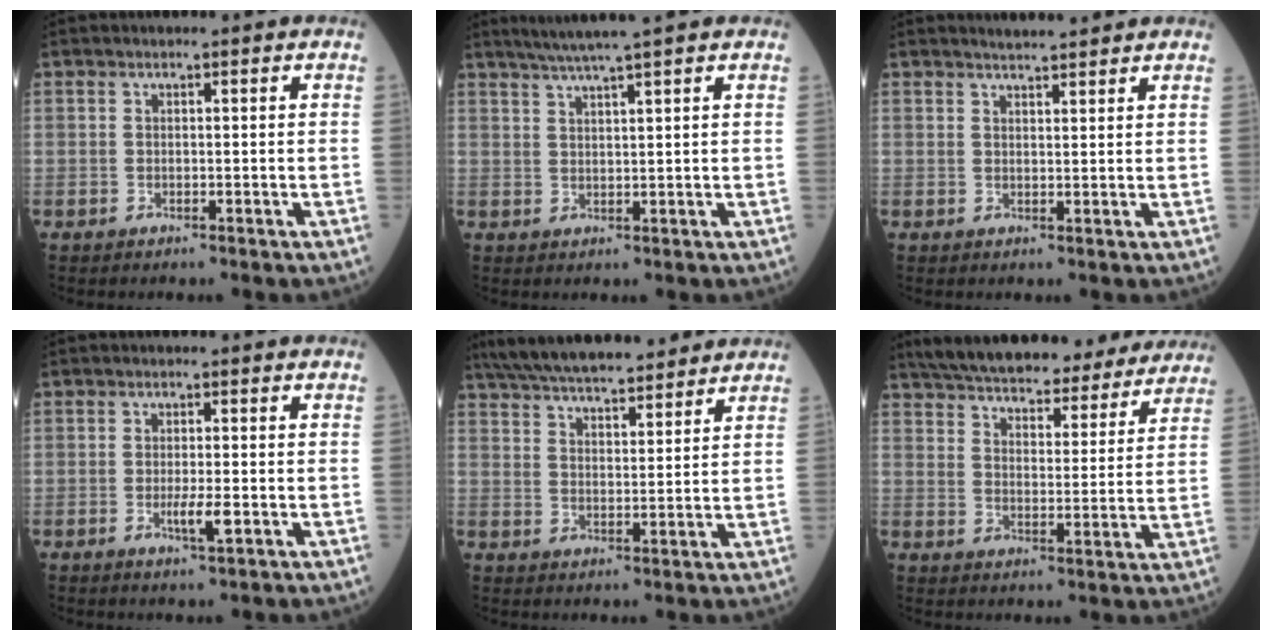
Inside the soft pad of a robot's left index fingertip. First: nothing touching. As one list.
[{"total": 6.0, "force": [4.8, -1.1, 3.4], "torque": [-0.058, 0.017, 0.082]}, {"total": 4.1, "force": [3.8, 0.3, 1.5], "torque": [-0.024, 0.016, 0.053]}, {"total": 2.9, "force": [-1.0, 0.3, 2.8], "torque": [-0.055, -0.006, -0.014]}, {"total": 16.6, "force": [14.5, 3.3, 7.3], "torque": [-0.127, 0.033, 0.225]}, {"total": 26.9, "force": [24.2, 6.7, 9.8], "torque": [-0.155, -0.003, 0.312]}]